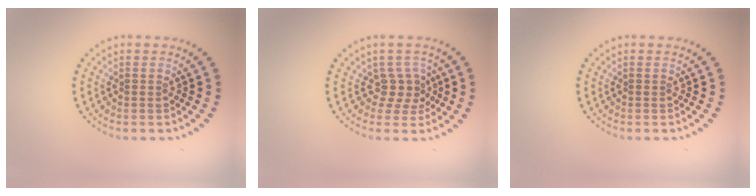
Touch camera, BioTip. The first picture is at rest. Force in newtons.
{"total": 2.1, "press": 1.6, "slide": 1.4}
{"total": 0.0}